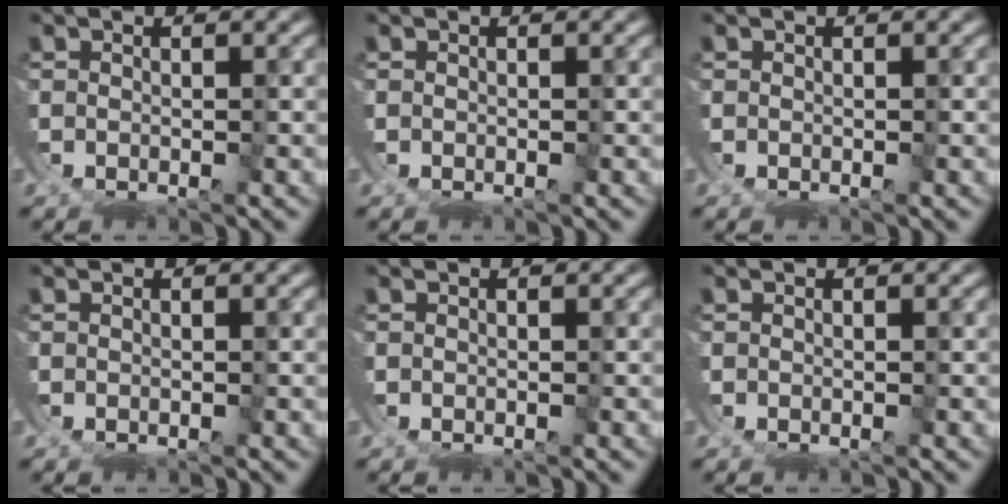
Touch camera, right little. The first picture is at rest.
{"total": 0.0}
{"total": 0.0}
{"total": 0.0}
{"total": 0.0}
{"total": 0.0}